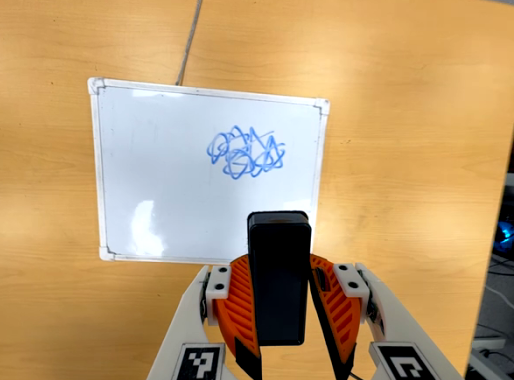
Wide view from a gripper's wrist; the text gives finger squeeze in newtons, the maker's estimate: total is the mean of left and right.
{"total": 7.6, "left": 7.1, "right": 8.0}